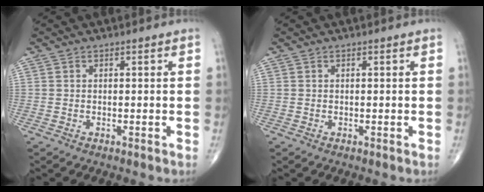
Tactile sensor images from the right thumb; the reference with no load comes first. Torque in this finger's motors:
{"motor_torque": [0.11, 0.17, 0.00, 0.00, 0.01]}